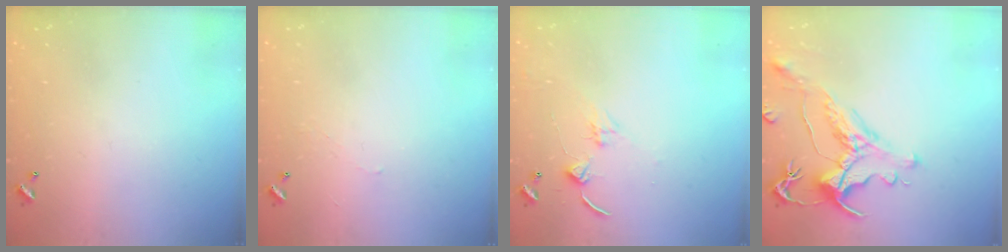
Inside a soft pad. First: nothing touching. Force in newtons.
{"total": 2.1, "press": 2.1, "slide": 0.6}
{"total": 2.4, "press": 2.3, "slide": 0.4}
{"total": 1.3, "press": 0.1, "slide": 1.3}